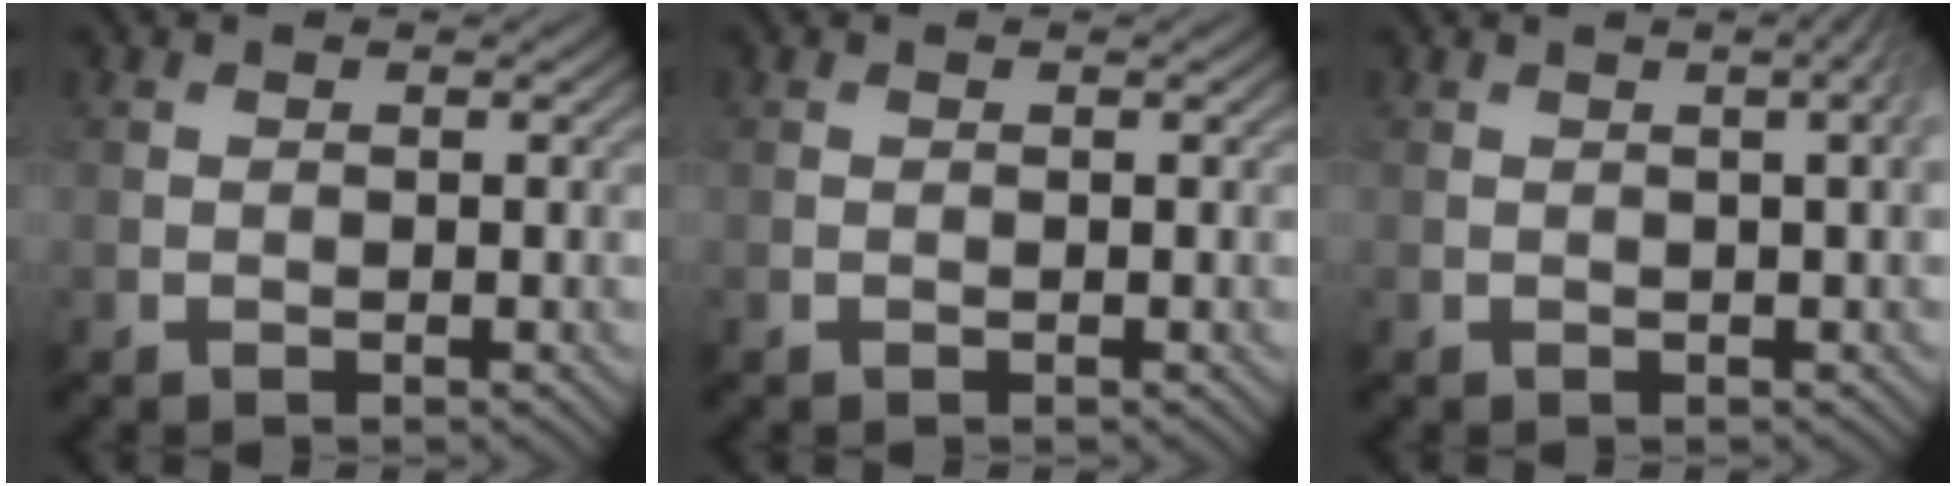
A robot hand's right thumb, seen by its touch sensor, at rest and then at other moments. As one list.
[{"total": 0.0}, {"total": 3.1, "force": [0.8, 0.7, 3.0], "torque": [-0.035, 0.014, 0.005]}]